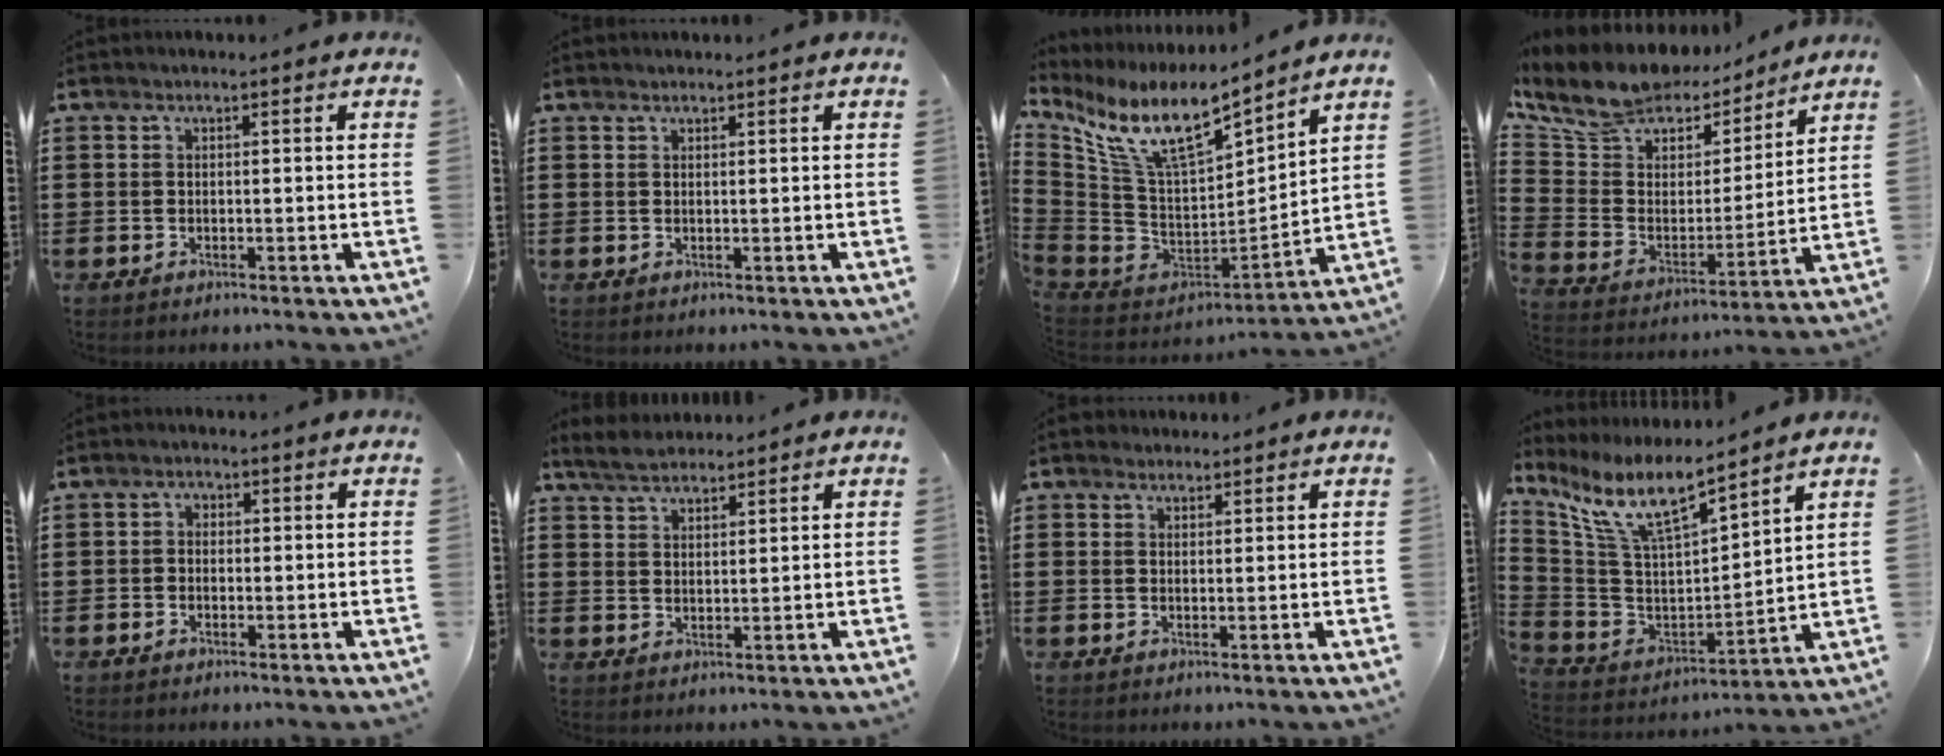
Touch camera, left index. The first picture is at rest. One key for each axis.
{"total": 0.6, "fx": 0.6, "fy": 0.1, "fz": 0.1, "tx": -0.003, "ty": 0.000, "tz": 0.013}
{"total": 12.2, "fx": 8.0, "fy": 3.2, "fz": 8.6, "tx": -0.202, "ty": -0.057, "tz": 0.136}
{"total": 9.6, "fx": 8.1, "fy": 4.4, "fz": 2.5, "tx": -0.098, "ty": -0.050, "tz": 0.144}
{"total": 1.3, "fx": -0.3, "fy": 1.1, "fz": 0.6, "tx": -0.014, "ty": 0.005, "tz": -0.008}
{"total": 3.7, "fx": 3.3, "fy": 1.3, "fz": 1.1, "tx": -0.032, "ty": -0.001, "tz": 0.062}
{"total": 1.9, "fx": 1.6, "fy": 0.9, "fz": 0.1, "tx": 0.002, "ty": 0.002, "tz": 0.031}
{"total": 10.6, "fx": 7.9, "fy": 2.2, "fz": 6.8, "tx": -0.161, "ty": -0.046, "tz": 0.137}